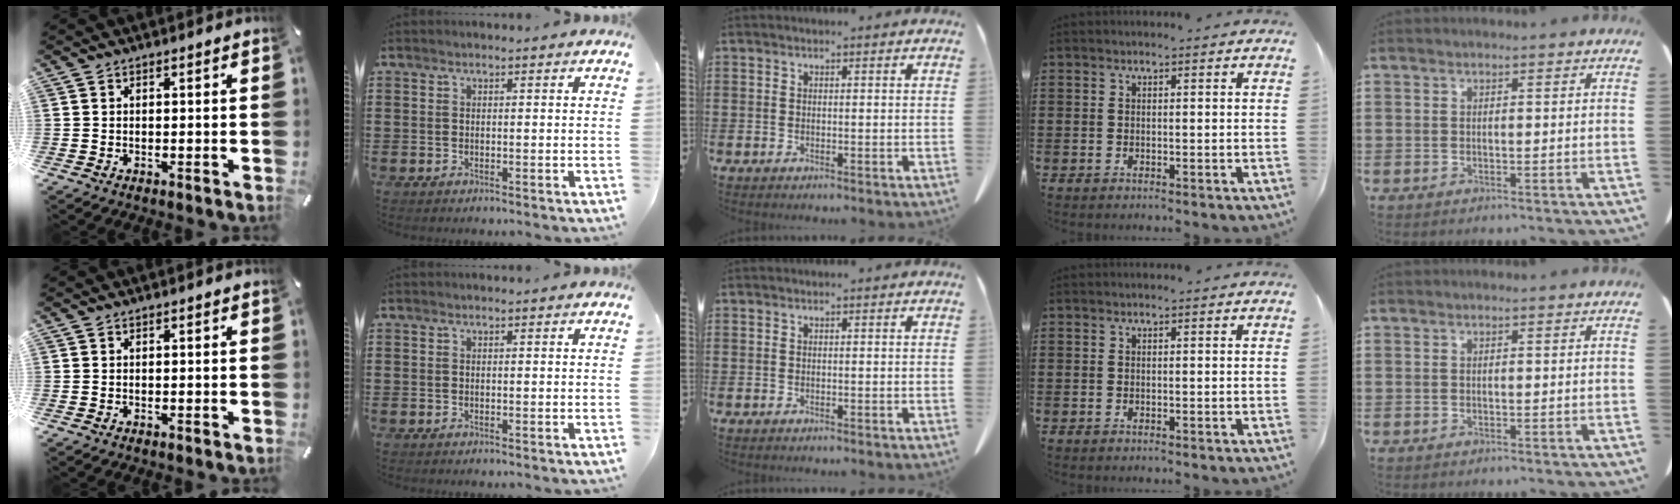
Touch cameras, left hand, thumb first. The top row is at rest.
{}